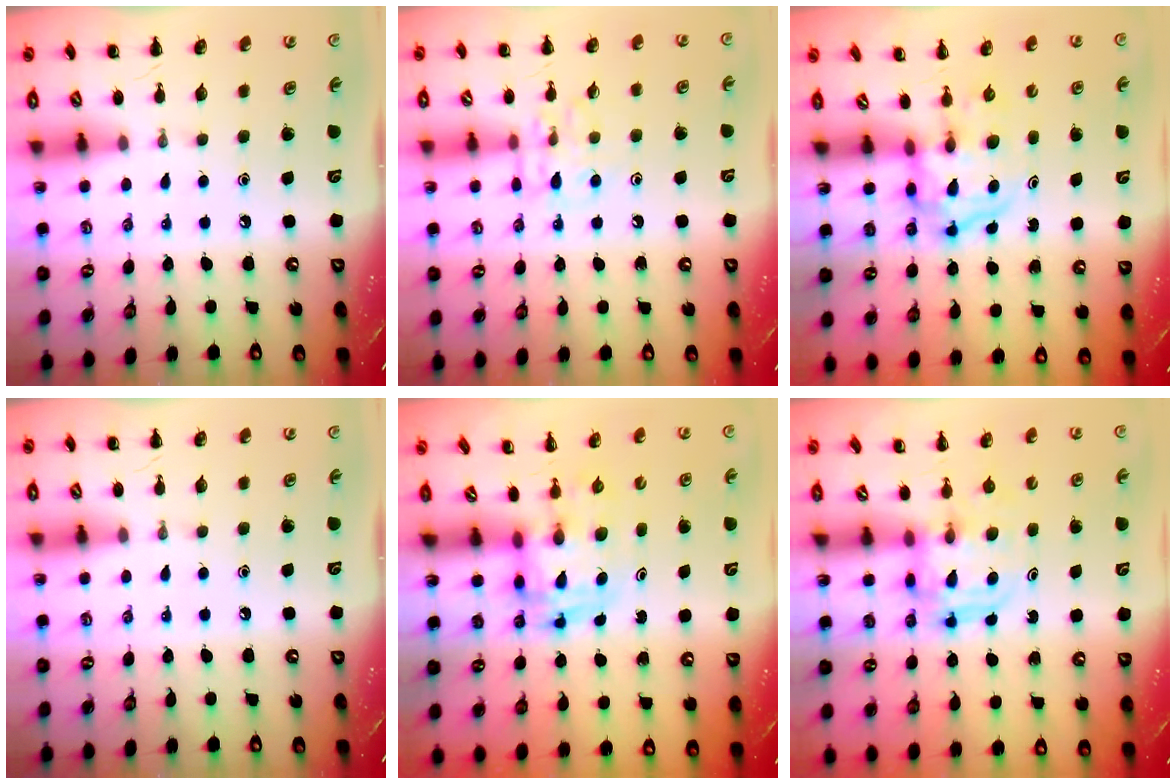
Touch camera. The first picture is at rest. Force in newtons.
{"total": 9.5, "press": 9.5, "slide": 0.8}
{"total": 3.8, "press": 3.7, "slide": 0.5}
{"total": 0.0}
{"total": 3.6, "press": 3.5, "slide": 0.6}
{"total": 3.6, "press": 3.6, "slide": 0.2}